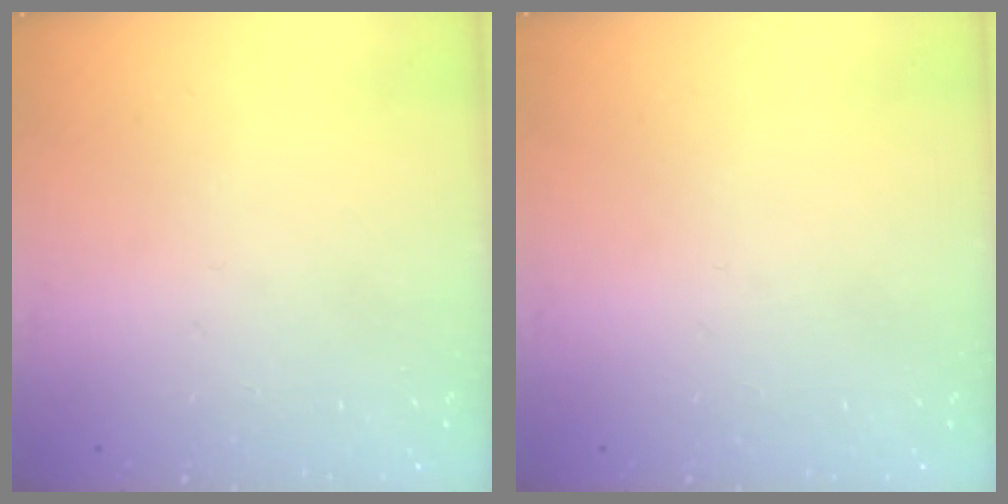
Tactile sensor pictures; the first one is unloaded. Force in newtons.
{"total": 0.0}